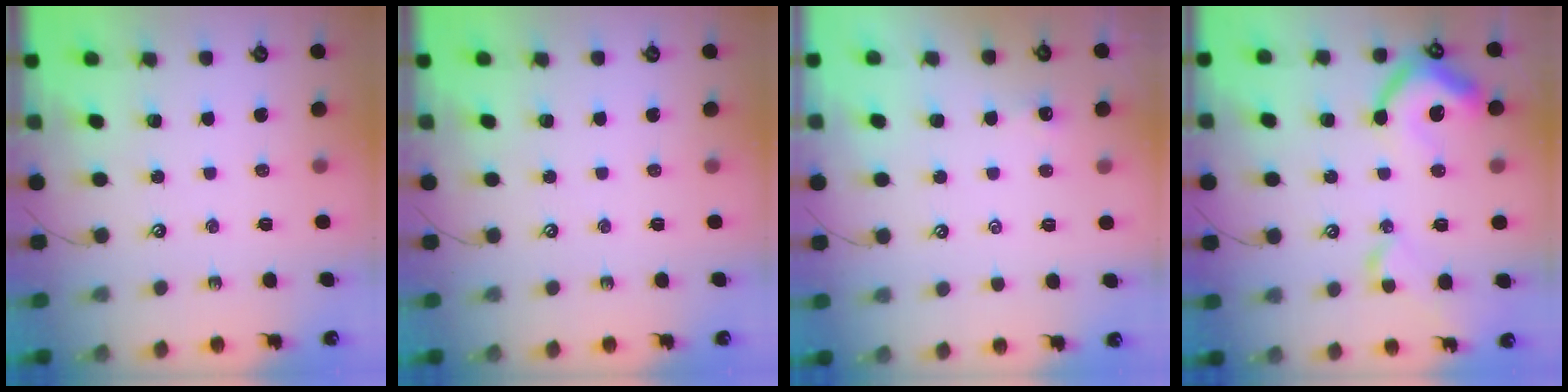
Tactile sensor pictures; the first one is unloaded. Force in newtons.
{"total": 0.0}
{"total": 2.0, "press": 2.0, "slide": 0.4}
{"total": 13.6, "press": 13.5, "slide": 1.7}